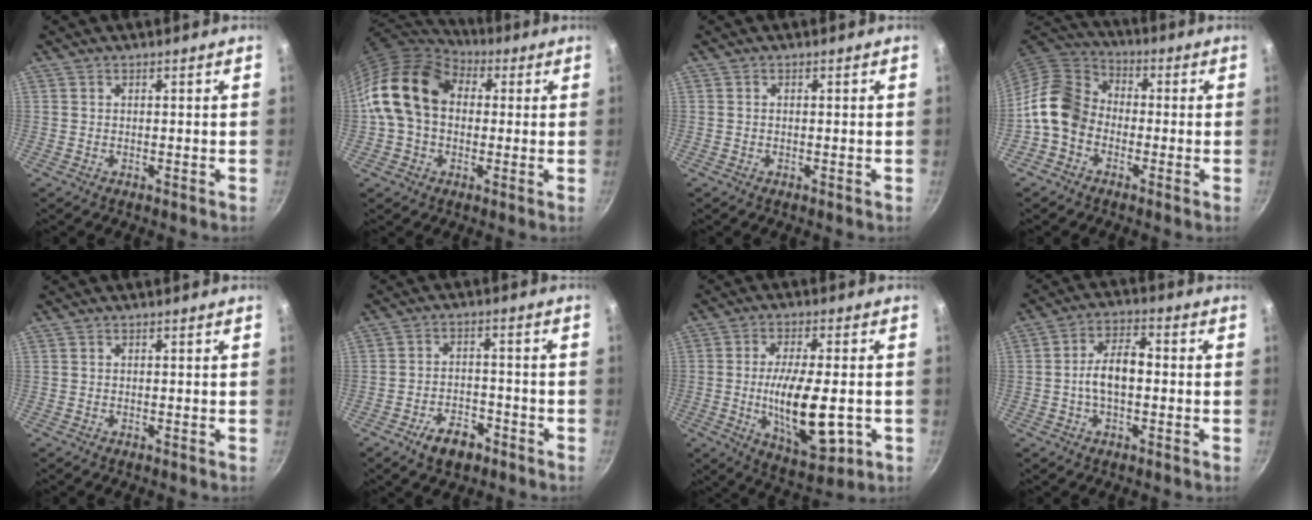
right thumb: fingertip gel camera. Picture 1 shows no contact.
{"total": 16.3, "force": [1.9, 12.0, 10.8], "torque": [-0.174, 0.031, 0.020]}
{"total": 0.0}
{"total": 10.6, "force": [-2.8, 8.4, 5.8], "torque": [-0.077, 0.037, -0.078]}
{"total": 0.0}
{"total": 7.1, "force": [-4.4, 4.0, 3.9], "torque": [-0.049, 0.031, -0.070]}
{"total": 15.8, "force": [-2.8, 6.0, 14.3], "torque": [-0.230, -0.002, -0.038]}
{"total": 7.9, "force": [-0.7, 4.2, 6.6], "torque": [-0.106, 0.030, -0.019]}